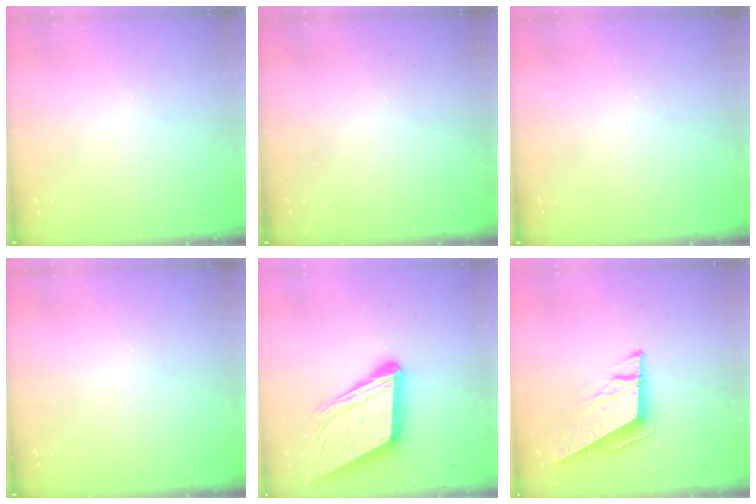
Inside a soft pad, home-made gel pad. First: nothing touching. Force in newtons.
{"total": 0.0}
{"total": 0.0}
{"total": 0.0}
{"total": 15.9, "press": 15.4, "slide": 4.0}
{"total": 9.3, "press": 9.2, "slide": 1.3}